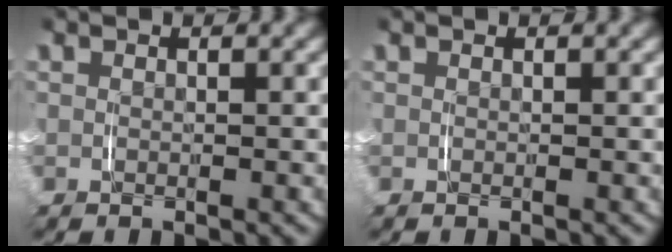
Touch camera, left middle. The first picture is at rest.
{"total": 0.0}